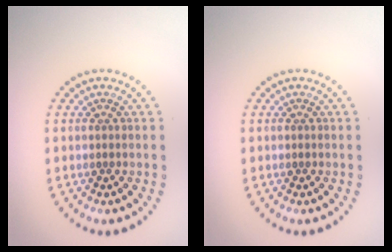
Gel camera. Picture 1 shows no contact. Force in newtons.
{"total": 0.0}